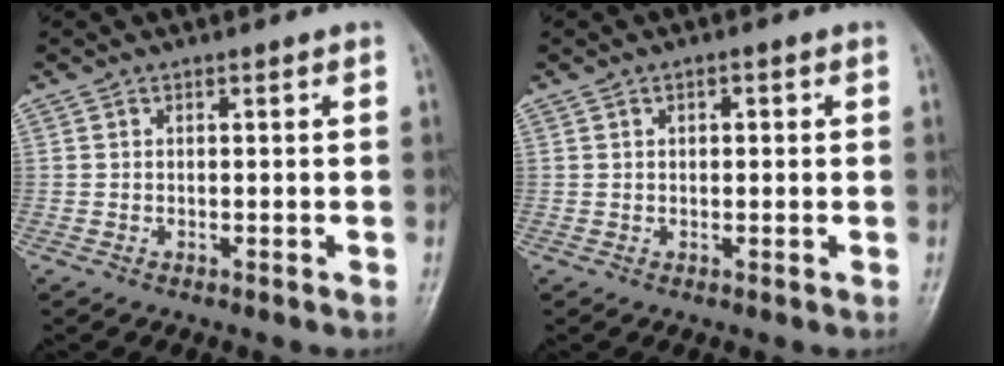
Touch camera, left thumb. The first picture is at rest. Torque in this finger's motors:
{"motor_torque": [-0.17, -0.18, 0.07, -0.01, -0.03]}